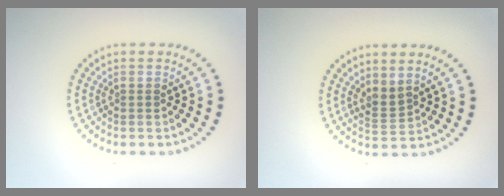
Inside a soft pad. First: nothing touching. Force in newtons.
{"total": 1.8, "press": 1.3, "slide": 1.2}